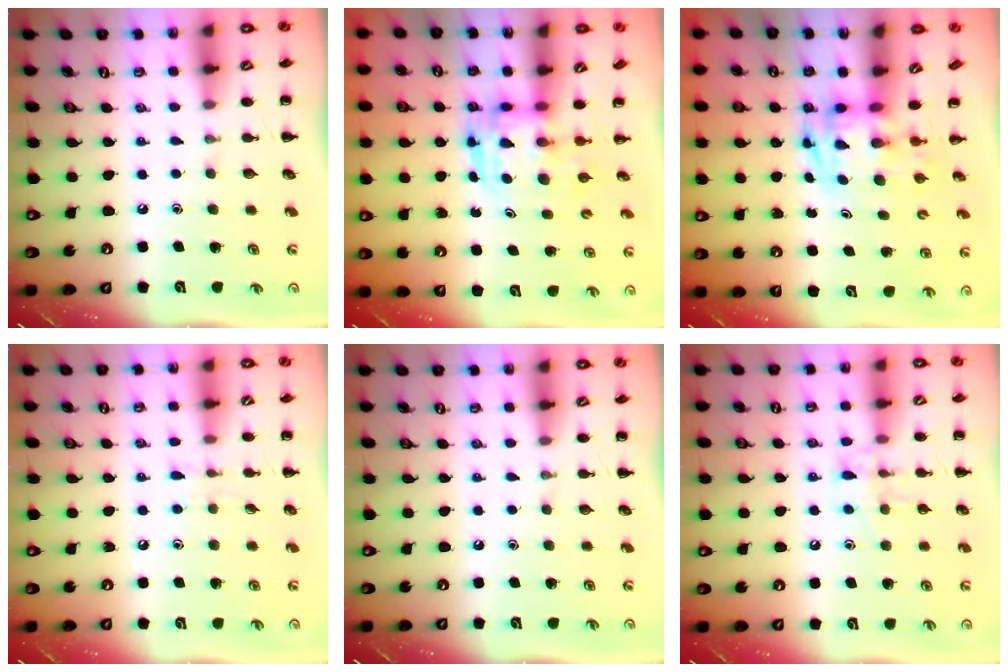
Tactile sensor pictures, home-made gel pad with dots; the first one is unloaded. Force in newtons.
{"total": 3.2, "press": 3.2, "slide": 0.3}
{"total": 2.7, "press": 2.7, "slide": 0.5}
{"total": 5.2, "press": 4.8, "slide": 2.0}
{"total": 0.0}
{"total": 8.7, "press": 8.6, "slide": 1.2}